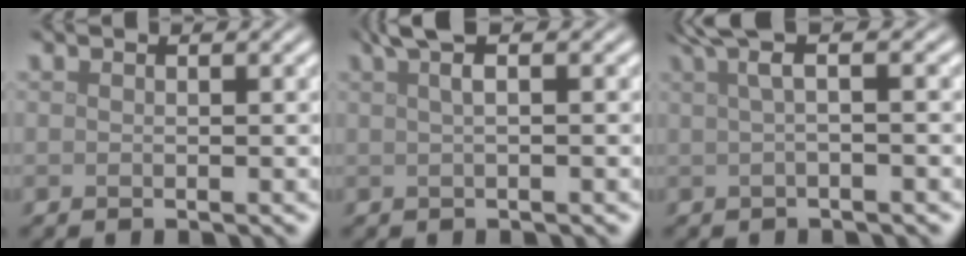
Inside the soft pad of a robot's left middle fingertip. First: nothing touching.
{"total": 2.9, "force": [1.4, 0.9, 2.3], "torque": [-0.030, 0.005, 0.015]}
{"total": 3.4, "force": [1.3, 1.1, 3.0], "torque": [-0.043, 0.006, 0.010]}